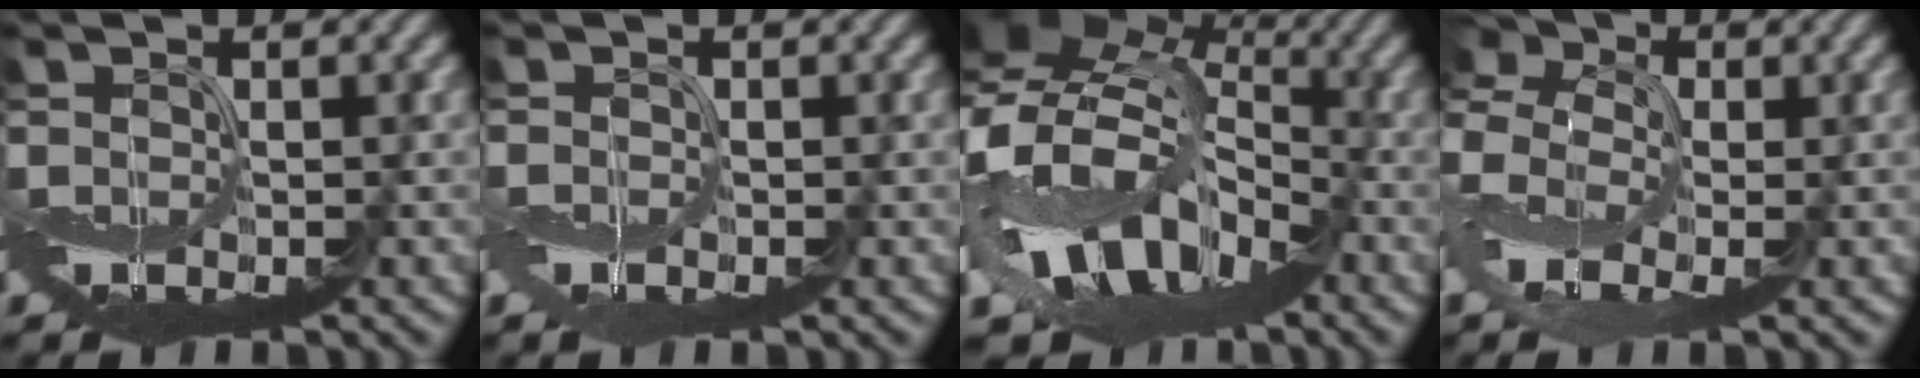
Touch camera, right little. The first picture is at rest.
{"total": 0.8, "force": [-0.4, 0.6, 0.4], "torque": [-0.010, -0.004, -0.010]}
{"total": 14.9, "force": [-2.7, 11.0, 9.7], "torque": [-0.189, -0.009, -0.051]}
{"total": 8.6, "force": [-0.3, 6.1, 6.1], "torque": [-0.161, 0.002, -0.014]}